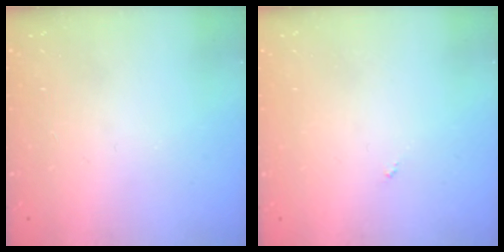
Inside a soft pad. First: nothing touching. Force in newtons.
{"total": 0.0}